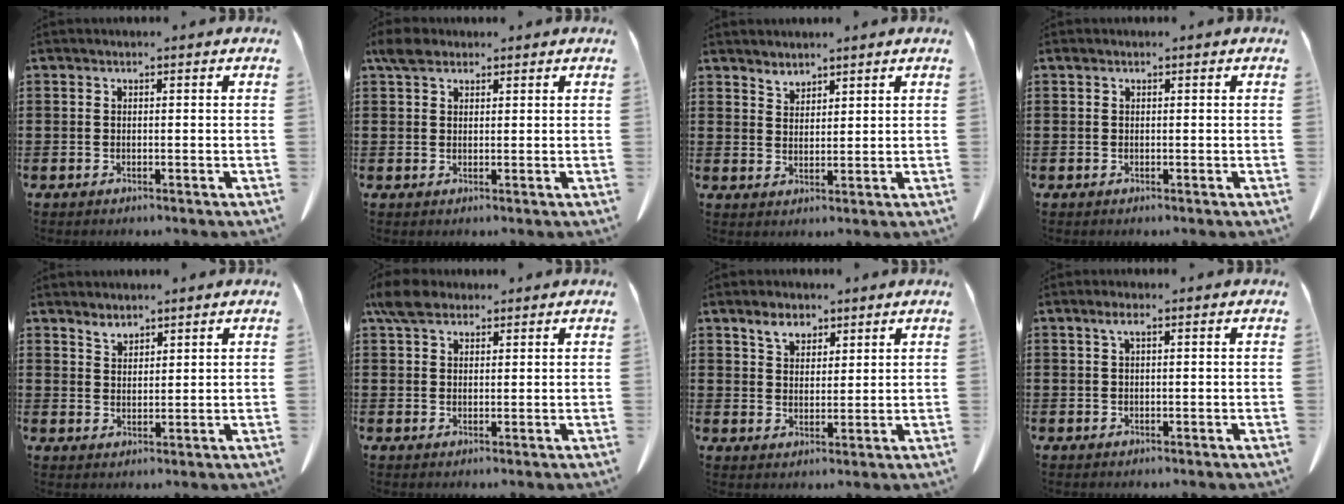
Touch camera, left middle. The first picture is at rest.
{"total": 3.3, "force": [2.4, 1.7, 1.4], "torque": [-0.028, 0.005, 0.044]}
{"total": 2.5, "force": [2.4, 0.6, 0.0], "torque": [-0.006, -0.005, 0.048]}
{"total": 0.0}
{"total": 2.2, "force": [2.1, 0.6, 0.3], "torque": [-0.011, -0.002, 0.042]}
{"total": 4.5, "force": [3.4, 2.3, 2.0], "torque": [-0.041, 0.002, 0.064]}
{"total": 4.3, "force": [3.1, 2.4, 1.7], "torque": [-0.046, 0.010, 0.059]}
{"total": 1.7, "force": [0.6, 0.4, 1.6], "torque": [-0.033, 0.003, 0.011]}